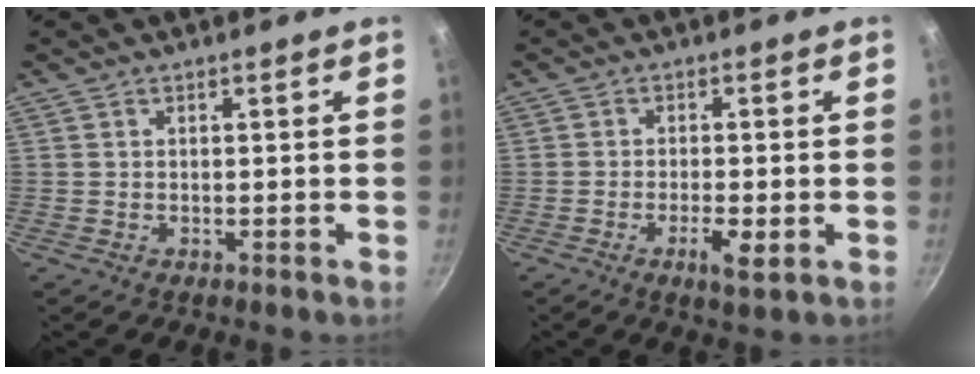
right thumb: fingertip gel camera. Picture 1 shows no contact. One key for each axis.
{"total": 4.1, "fx": -1.5, "fy": 1.1, "fz": 3.7, "tx": -0.069, "ty": 0.005, "tz": -0.024}